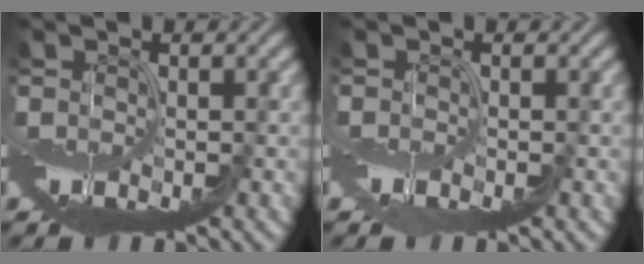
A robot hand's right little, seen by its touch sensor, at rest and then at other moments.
{"total": 0.8, "force": [-0.1, -0.4, -0.7], "torque": [0.014, 0.001, -0.003]}